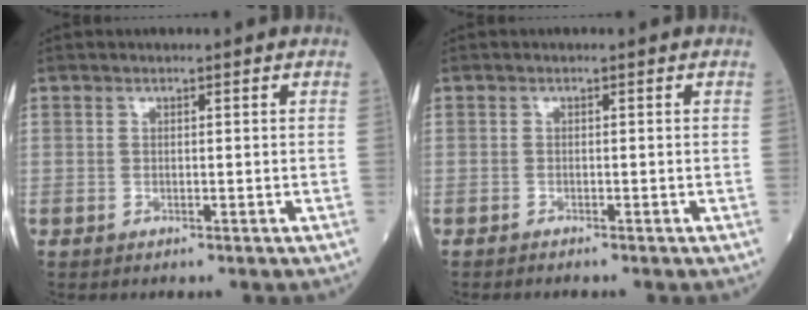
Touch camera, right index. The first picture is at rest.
{"total": 0.8, "force": [-0.8, -0.1, 0.2], "torque": [-0.005, 0.000, -0.014]}